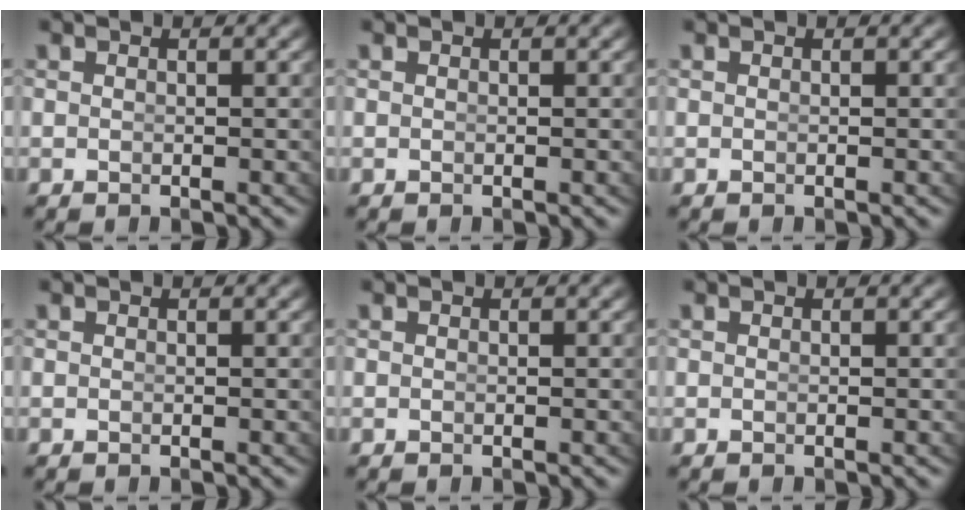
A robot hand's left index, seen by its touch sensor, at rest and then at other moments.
{"total": 0.0}
{"total": 0.0}
{"total": 0.0}
{"total": 0.0}
{"total": 0.0}